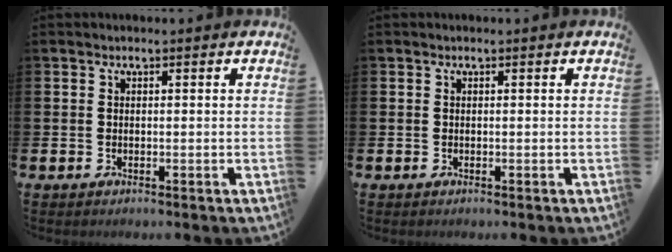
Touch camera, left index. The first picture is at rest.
{"total": 0.0}